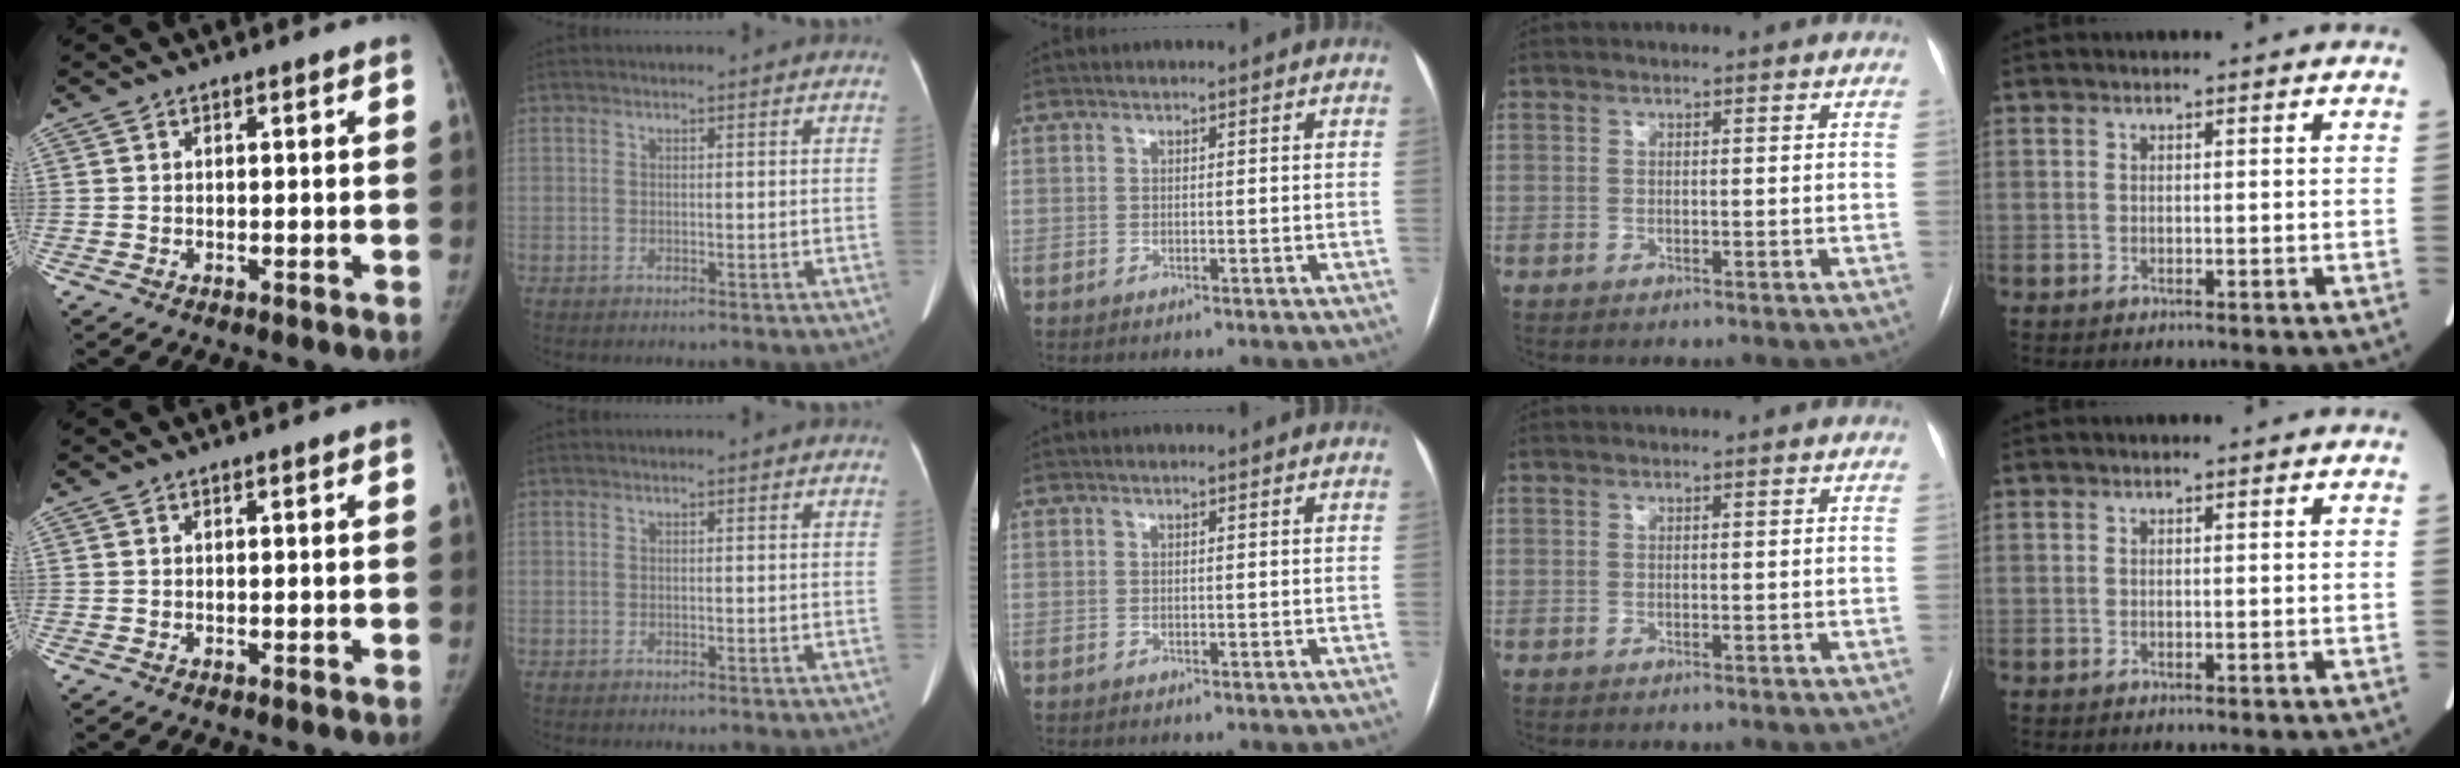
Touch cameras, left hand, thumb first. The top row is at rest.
{}